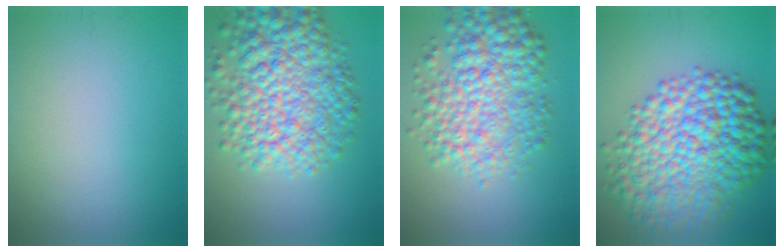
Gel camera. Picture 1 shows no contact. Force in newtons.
{"total": 9.9, "press": 9.9, "slide": 0.3}
{"total": 7.8, "press": 7.8, "slide": 0.1}
{"total": 12.1, "press": 12.1, "slide": 0.2}